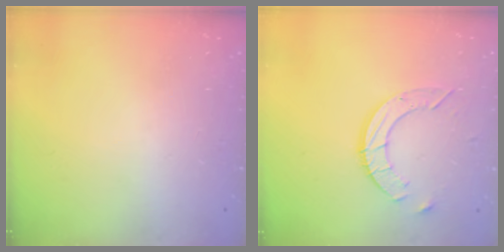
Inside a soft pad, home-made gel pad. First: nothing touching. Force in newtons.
{"total": 9.0, "press": 9.0, "slide": 0.7}